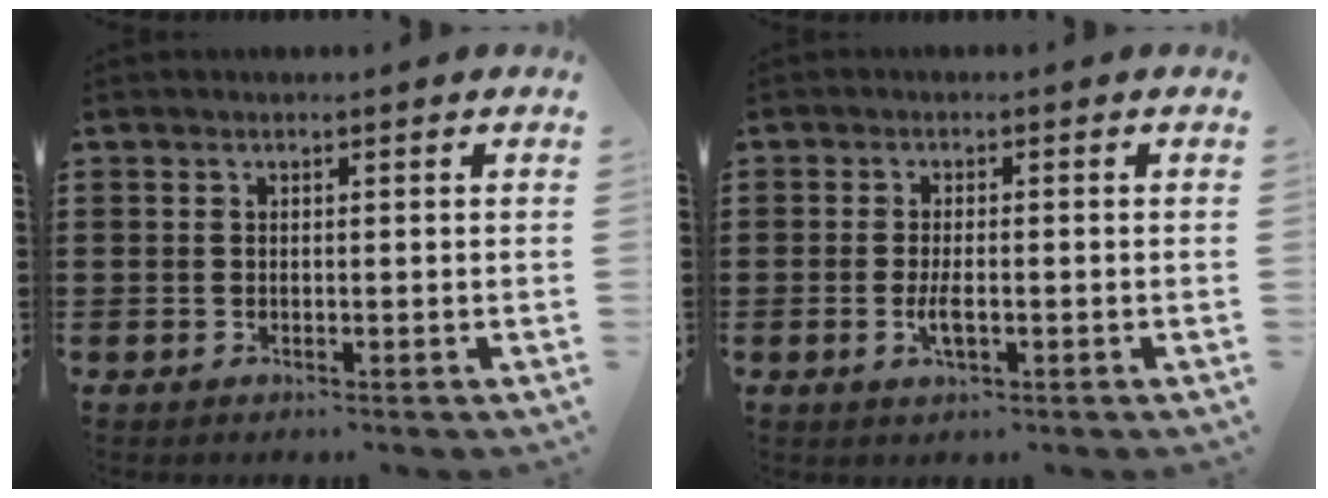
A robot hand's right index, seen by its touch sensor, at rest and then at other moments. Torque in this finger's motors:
{"motor_torque": [0.72, 1.42, 0.00, 0.00]}